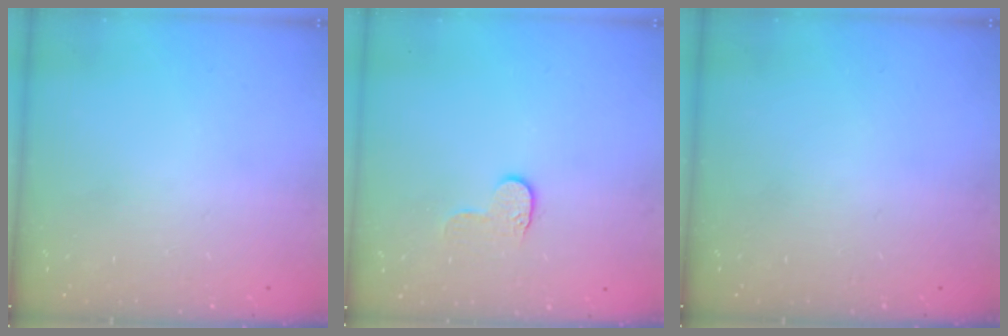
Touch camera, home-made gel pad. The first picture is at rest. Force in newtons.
{"total": 4.6, "press": 4.6, "slide": 0.3}
{"total": 0.0}